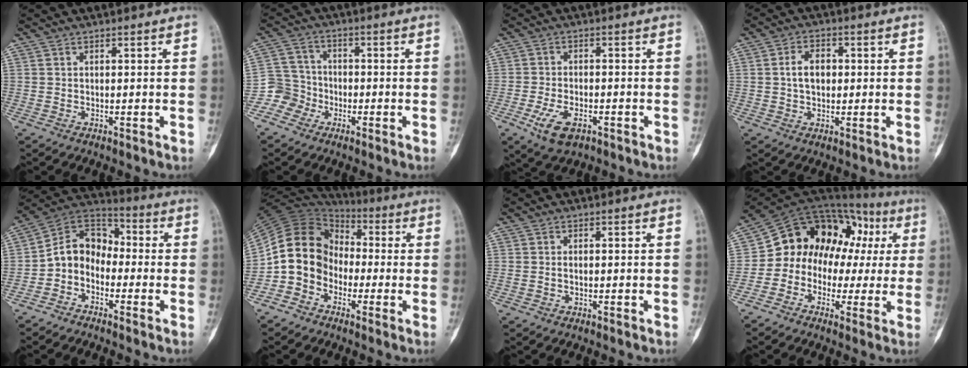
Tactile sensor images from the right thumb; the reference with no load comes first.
{"total": 6.2, "force": [-3.4, 5.2, 0.1], "torque": [0.030, 0.029, -0.077]}
{"total": 6.6, "force": [-3.0, 3.5, 4.7], "torque": [-0.094, 0.007, -0.049]}
{"total": 5.5, "force": [0.4, 3.8, 4.0], "torque": [-0.060, 0.009, 0.005]}
{"total": 9.9, "force": [-2.6, 7.7, 5.6], "torque": [-0.078, 0.061, -0.066]}
{"total": 12.7, "force": [-2.8, 10.7, 6.2], "torque": [-0.100, 0.052, -0.064]}
{"total": 0.0}
{"total": 17.4, "force": [0.8, 13.8, 10.6], "torque": [-0.107, 0.083, 0.011]}